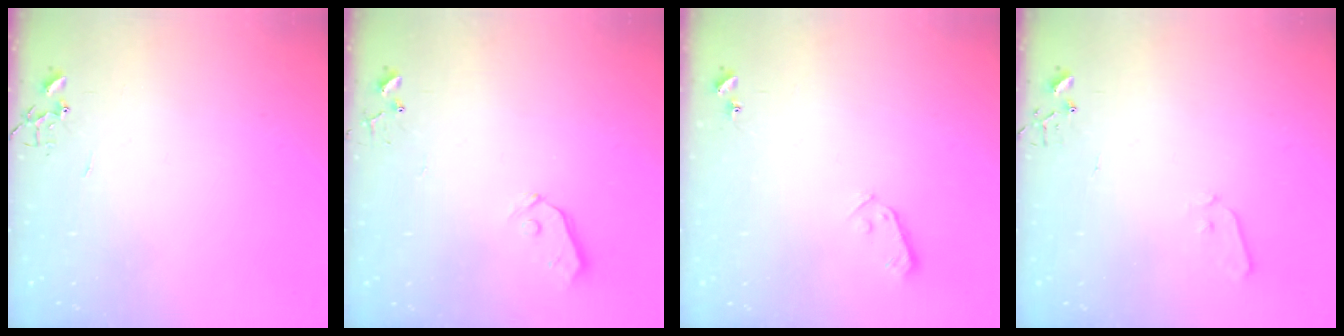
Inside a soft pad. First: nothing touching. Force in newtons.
{"total": 3.4, "press": 3.4, "slide": 0.4}
{"total": 3.8, "press": 3.7, "slide": 0.9}
{"total": 4.0, "press": 3.9, "slide": 0.6}